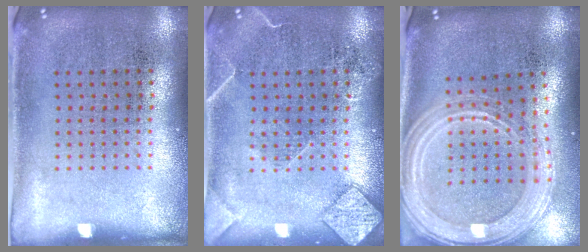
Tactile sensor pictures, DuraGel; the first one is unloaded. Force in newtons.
{"total": 2.3, "press": 2.3, "slide": 0.3}
{"total": 2.7, "press": 2.3, "slide": 1.5}